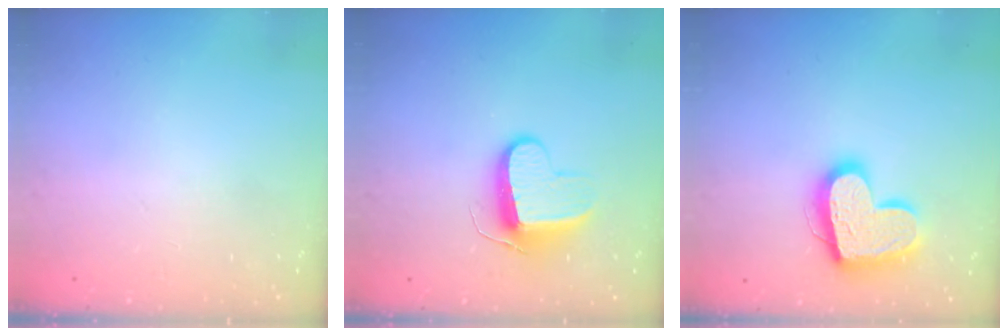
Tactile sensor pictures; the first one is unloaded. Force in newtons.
{"total": 9.9, "press": 9.9, "slide": 0.2}
{"total": 17.5, "press": 17.4, "slide": 1.6}